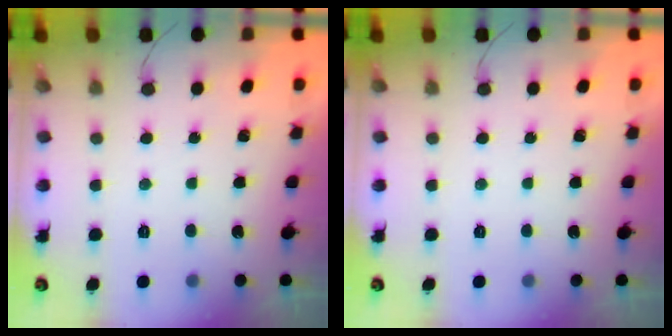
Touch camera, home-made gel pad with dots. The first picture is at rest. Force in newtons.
{"total": 0.0}